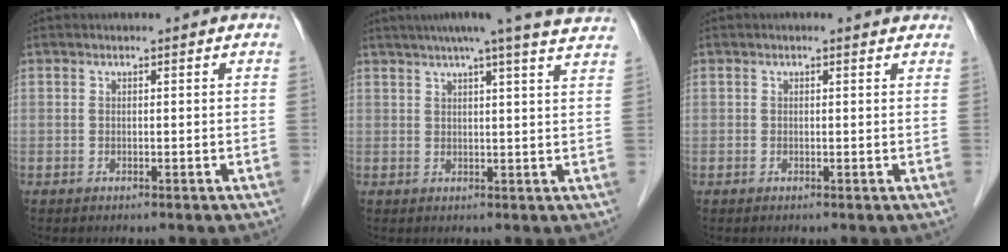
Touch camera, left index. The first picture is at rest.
{"total": 15.9, "force": [14.1, -0.5, 7.3], "torque": [-0.113, -0.002, 0.164]}
{"total": 1.1, "force": [1.1, 0.3, 0.2], "torque": [-0.014, 0.001, 0.004]}